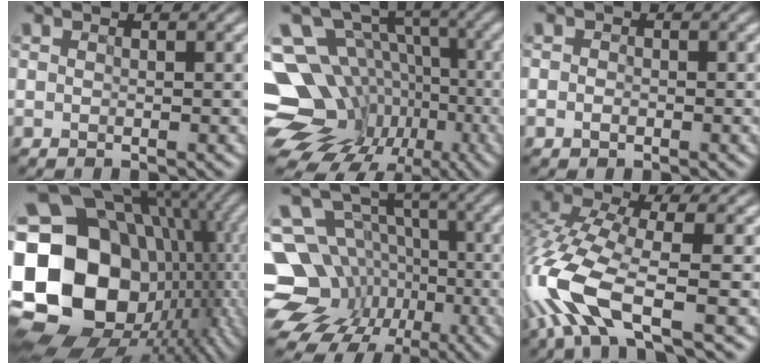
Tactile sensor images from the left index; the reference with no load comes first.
{"total": 16.3, "force": [-4.8, 13.6, 7.5], "torque": [-0.161, -0.002, -0.063]}
{"total": 1.2, "force": [0.0, 1.1, 0.5], "torque": [0.009, 0.009, -0.017]}
{"total": 21.7, "force": [-0.6, 17.2, 13.2], "torque": [-0.275, 0.002, 0.000]}
{"total": 14.3, "force": [-4.8, 12.1, 5.9], "torque": [-0.128, -0.010, -0.085]}
{"total": 9.8, "force": [-4.4, 3.2, 8.1], "torque": [-0.195, 0.005, -0.097]}